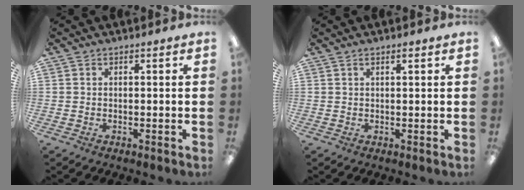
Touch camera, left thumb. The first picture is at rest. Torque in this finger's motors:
{"motor_torque": [-0.35, -0.23, -0.28, -0.31, 0.00]}